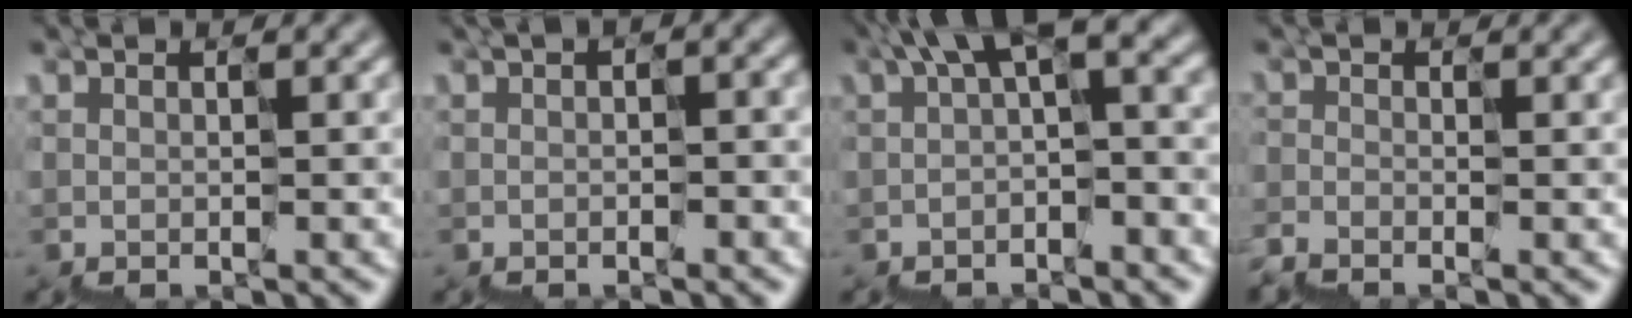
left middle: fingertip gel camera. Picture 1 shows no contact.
{"total": 1.6, "force": [-0.2, 0.9, 1.3], "torque": [-0.016, 0.012, -0.006]}
{"total": 4.9, "force": [1.4, 1.8, 4.3], "torque": [-0.072, 0.014, 0.015]}
{"total": 1.6, "force": [-1.4, -0.2, -0.5], "torque": [0.031, -0.001, -0.035]}